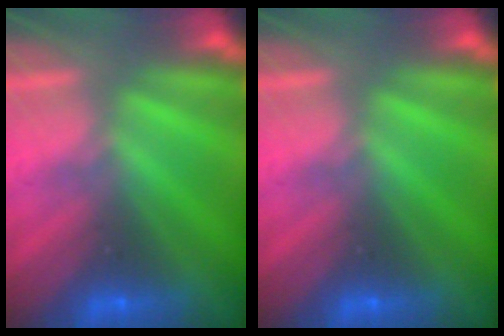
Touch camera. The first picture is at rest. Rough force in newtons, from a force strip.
{"total": 0.0}